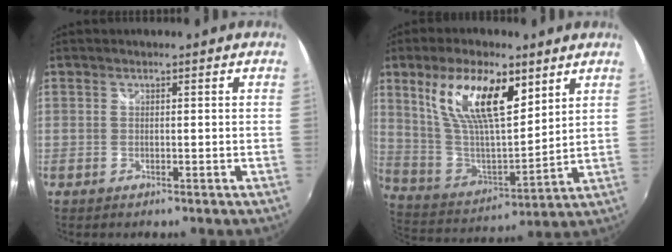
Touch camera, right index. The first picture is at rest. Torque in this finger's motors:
{"motor_torque": [0.70, 0.45, 0.50, 0.21]}